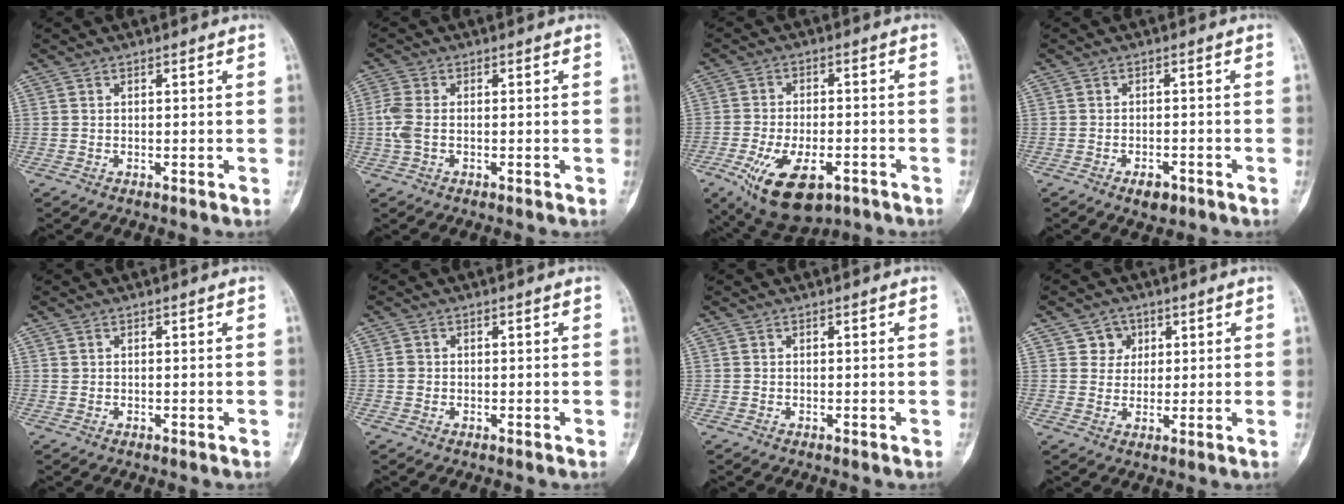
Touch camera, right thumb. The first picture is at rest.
{"total": 4.2, "force": [-0.3, 2.5, 3.4], "torque": [-0.100, 0.005, -0.011]}
{"total": 14.6, "force": [-7.0, 7.0, 10.7], "torque": [-0.195, 0.013, -0.101]}
{"total": 3.2, "force": [-1.9, 1.5, 2.1], "torque": [-0.030, 0.007, -0.026]}
{"total": 0.5, "force": [0.2, 0.4, 0.2], "torque": [-0.001, 0.001, 0.005]}
{"total": 1.2, "force": [0.0, 1.1, 0.5], "torque": [-0.006, 0.003, 0.003]}
{"total": 0.0}
{"total": 4.1, "force": [1.7, 3.6, 0.7], "torque": [0.016, -0.003, 0.023]}